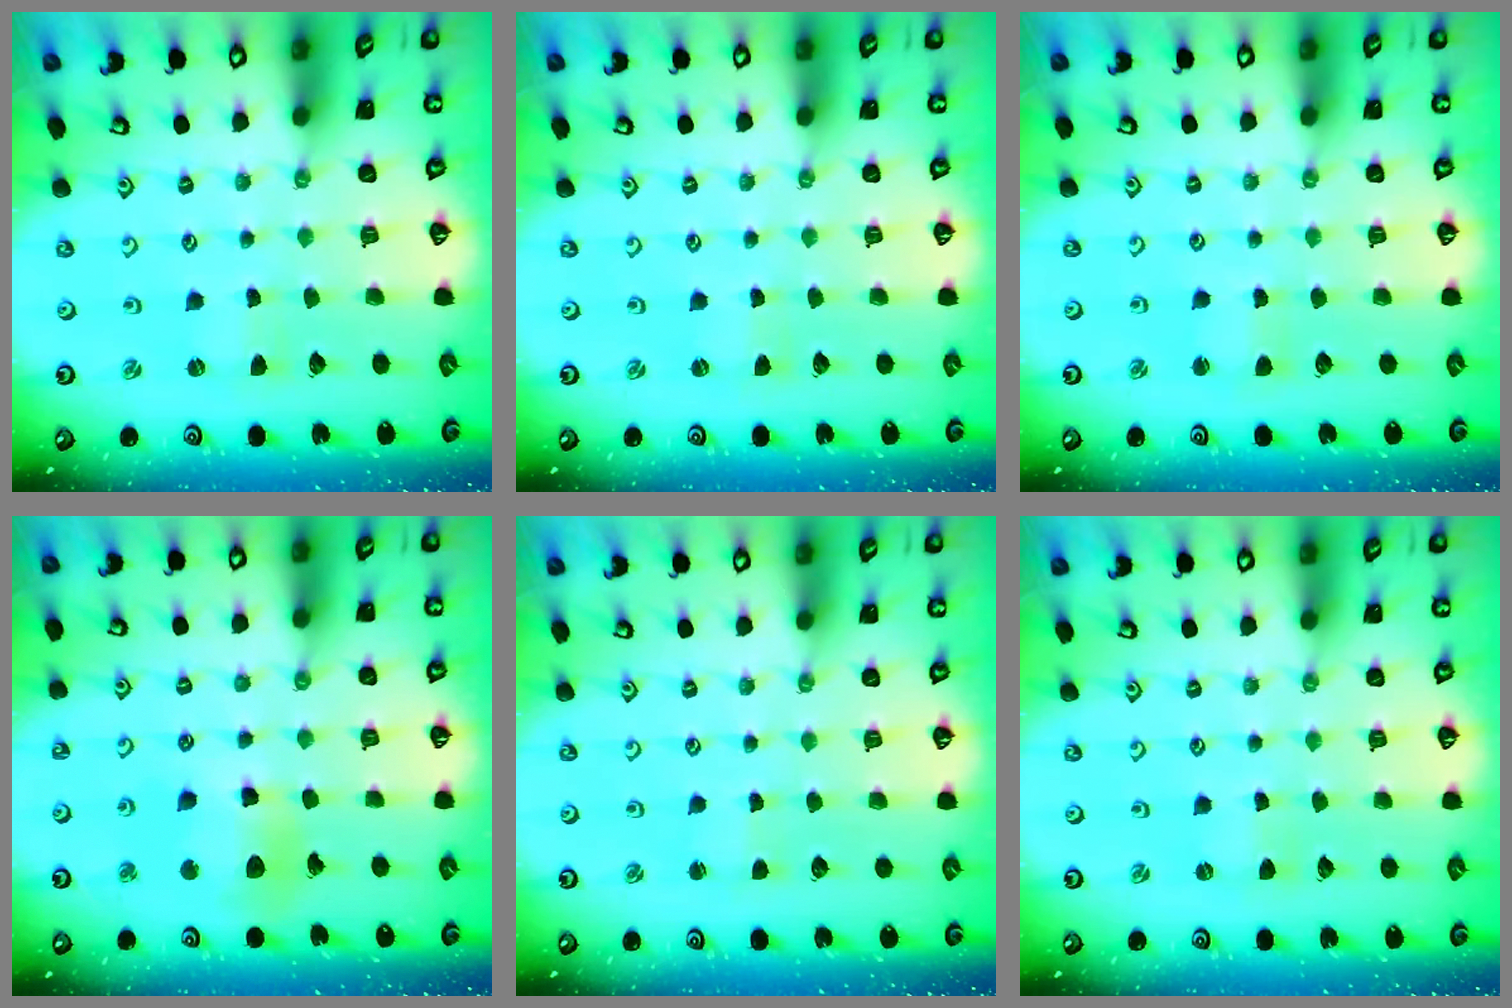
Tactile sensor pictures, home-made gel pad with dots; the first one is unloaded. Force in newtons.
{"total": 0.0}
{"total": 1.7, "press": 1.6, "slide": 0.2}
{"total": 10.4, "press": 10.3, "slide": 1.2}
{"total": 1.5, "press": 1.5, "slide": 0.2}
{"total": 0.0}